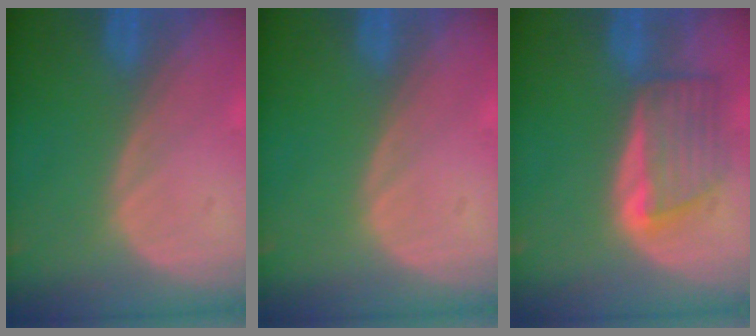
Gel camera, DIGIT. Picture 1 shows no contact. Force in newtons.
{"total": 0.0}
{"total": 6.0, "press": 6.0, "slide": 0.7}